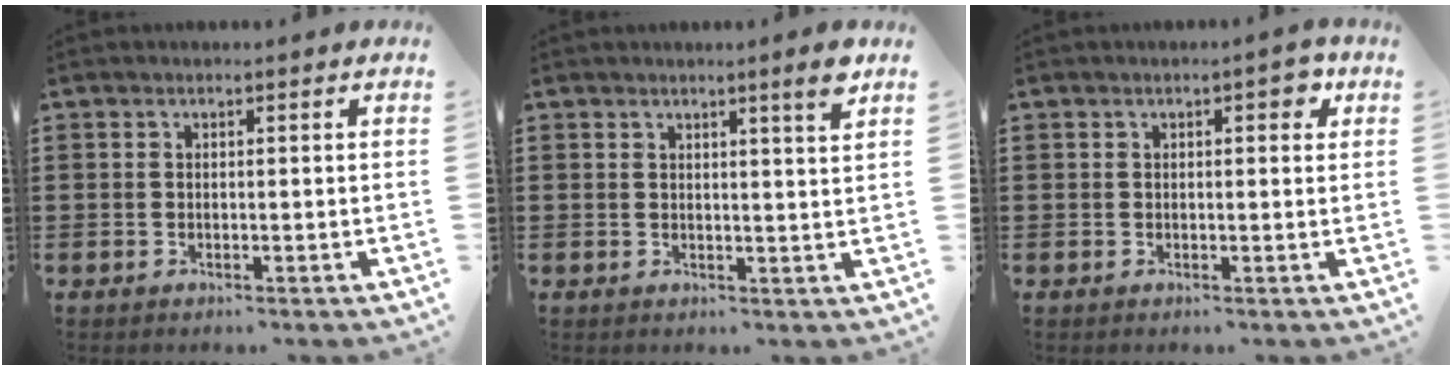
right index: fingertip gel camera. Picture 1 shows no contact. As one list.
[{"total": 3.2, "force": [2.2, -0.4, 2.2], "torque": [-0.032, -0.009, 0.034]}, {"total": 2.5, "force": [1.0, 0.7, 2.2], "torque": [-0.028, 0.002, 0.010]}]